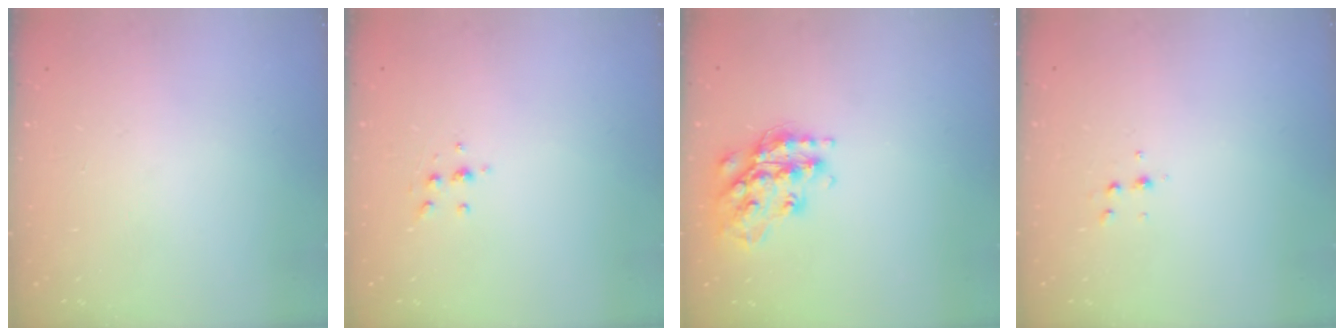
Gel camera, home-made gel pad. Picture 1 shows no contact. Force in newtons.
{"total": 4.4, "press": 4.4, "slide": 0.7}
{"total": 16.9, "press": 16.9, "slide": 1.2}
{"total": 4.1, "press": 4.0, "slide": 1.1}